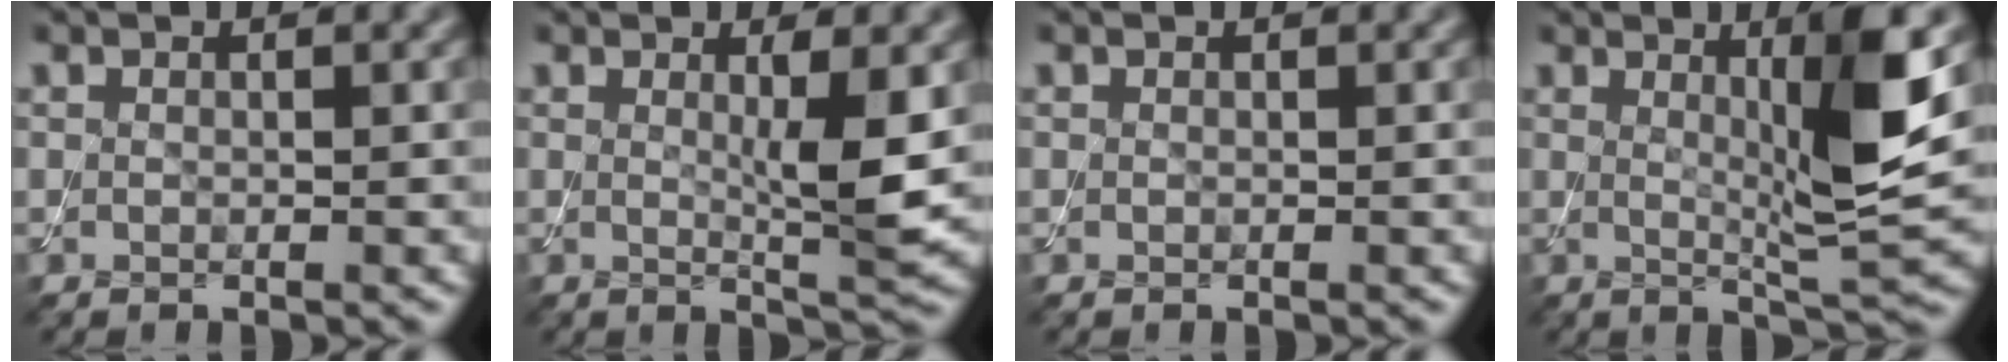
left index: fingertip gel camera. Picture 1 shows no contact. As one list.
[{"total": 3.9, "force": [0.6, 0.5, 3.8], "torque": [-0.060, -0.012, 0.010]}, {"total": 0.0}, {"total": 7.2, "force": [1.6, 0.9, 6.9], "torque": [-0.102, -0.011, 0.031]}]